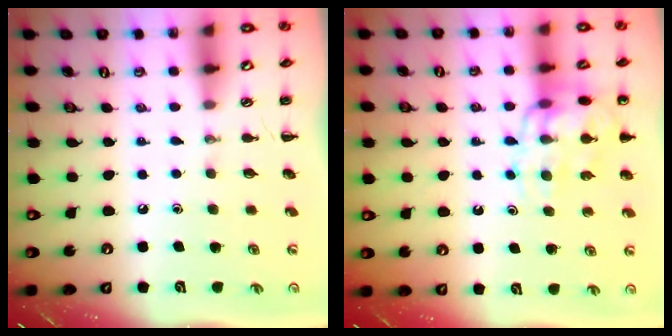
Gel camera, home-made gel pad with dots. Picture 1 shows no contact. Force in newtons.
{"total": 14.3, "press": 14.1, "slide": 2.4}